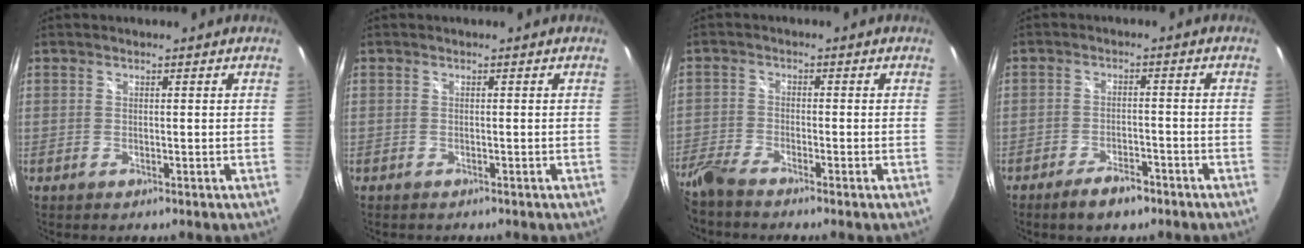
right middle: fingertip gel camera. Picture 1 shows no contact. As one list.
[{"total": 0.5, "force": [-0.5, 0.2, 0.0], "torque": [0.000, -0.002, -0.008]}, {"total": 7.2, "force": [-6.3, 0.9, 3.3], "torque": [-0.091, -0.024, -0.125]}, {"total": 5.5, "force": [-4.1, 2.1, 3.0], "torque": [-0.067, -0.001, -0.064]}]